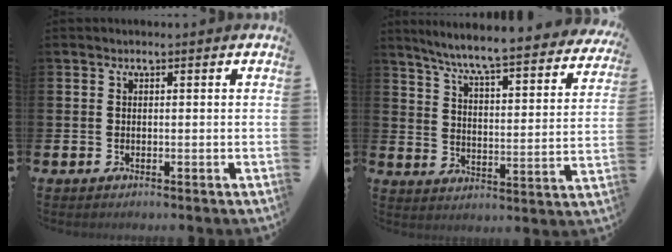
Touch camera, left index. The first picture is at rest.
{"total": 7.1, "force": [6.5, 0.1, 2.8], "torque": [-0.084, -0.057, 0.107]}